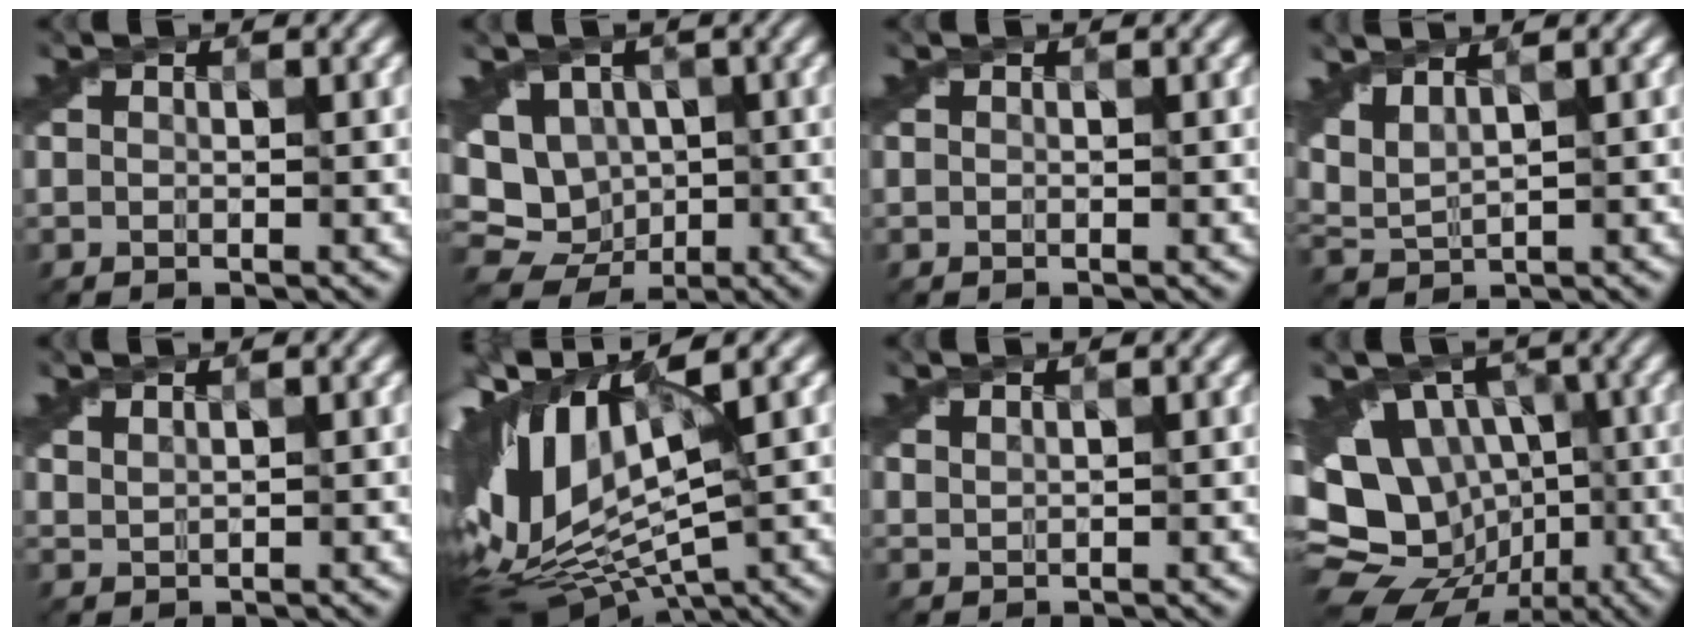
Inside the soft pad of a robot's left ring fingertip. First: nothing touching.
{"total": 7.3, "force": [-0.4, 6.2, 3.9], "torque": [-0.055, 0.002, 0.008]}
{"total": 0.0}
{"total": 3.0, "force": [2.0, 0.9, 2.1], "torque": [-0.057, 0.018, 0.056]}
{"total": 1.8, "force": [1.6, 0.6, 0.6], "torque": [-0.007, 0.015, 0.025]}
{"total": 13.5, "force": [1.7, 7.1, 11.3], "torque": [-0.257, 0.017, 0.054]}
{"total": 1.4, "force": [1.3, 0.4, 0.4], "torque": [-0.003, 0.009, 0.019]}
{"total": 17.9, "force": [-4.0, 14.7, 9.4], "torque": [-0.171, 0.006, -0.063]}